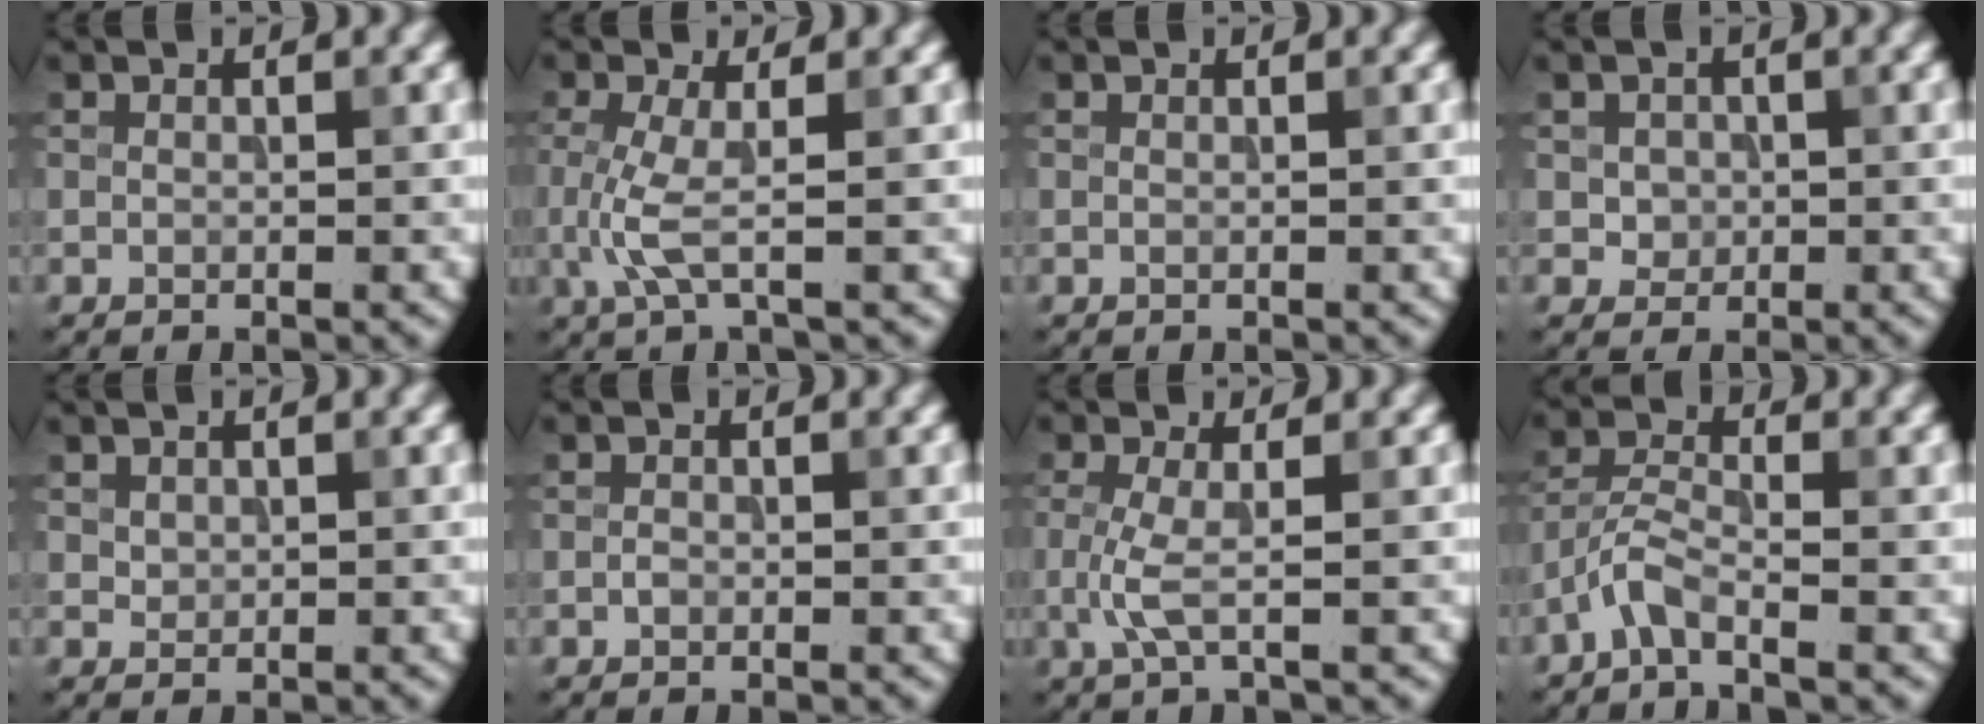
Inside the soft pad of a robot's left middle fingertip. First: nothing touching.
{"total": 2.9, "force": [-0.4, 0.6, 2.8], "torque": [-0.076, -0.009, -0.011]}
{"total": 0.0}
{"total": 1.7, "force": [0.0, 1.6, 0.6], "torque": [-0.005, -0.005, 0.003]}
{"total": 0.8, "force": [0.4, 0.7, 0.2], "torque": [-0.002, -0.004, 0.012]}
{"total": 0.6, "force": [-0.3, 0.5, 0.2], "torque": [-0.004, 0.000, -0.006]}
{"total": 2.3, "force": [-0.4, 0.4, 2.3], "torque": [-0.058, -0.005, -0.011]}
{"total": 2.7, "force": [-1.9, 0.6, 1.8], "torque": [-0.043, 0.008, -0.048]}